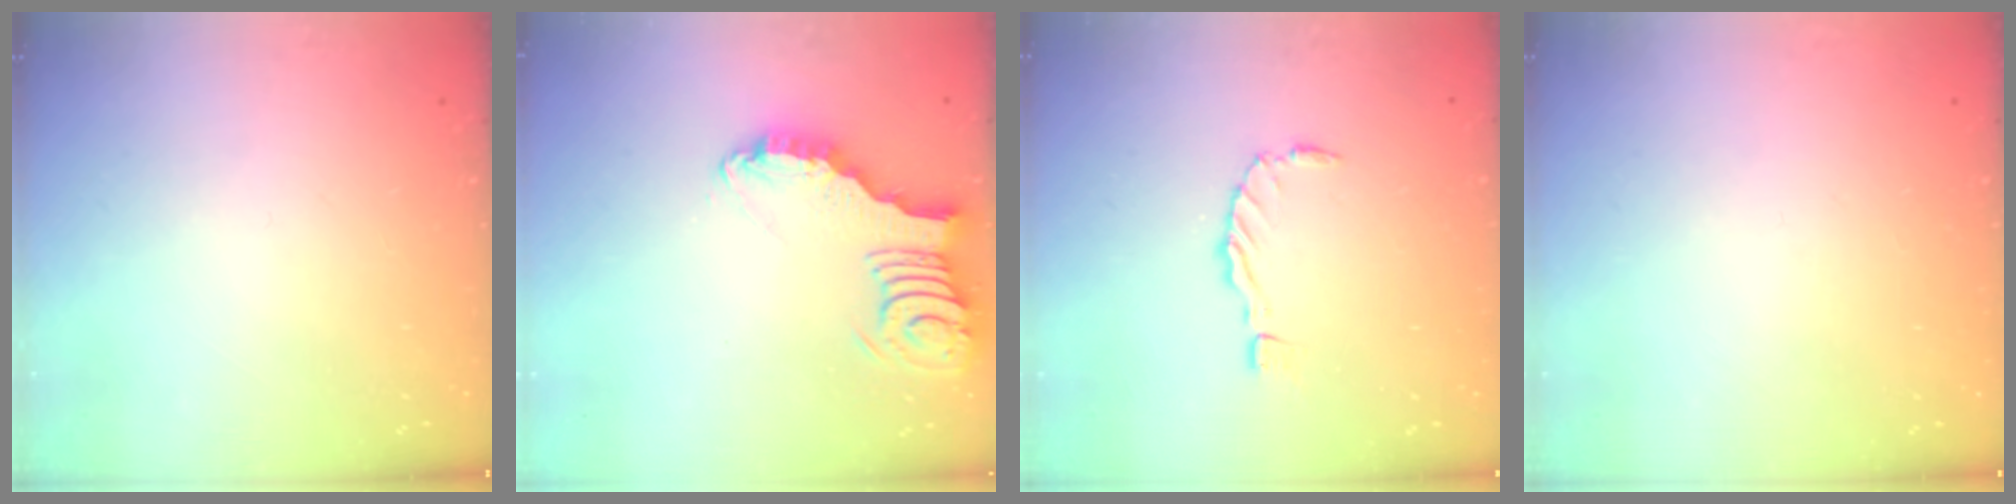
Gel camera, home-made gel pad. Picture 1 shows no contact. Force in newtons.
{"total": 4.3, "press": 4.2, "slide": 0.4}
{"total": 0.0}
{"total": 0.0}